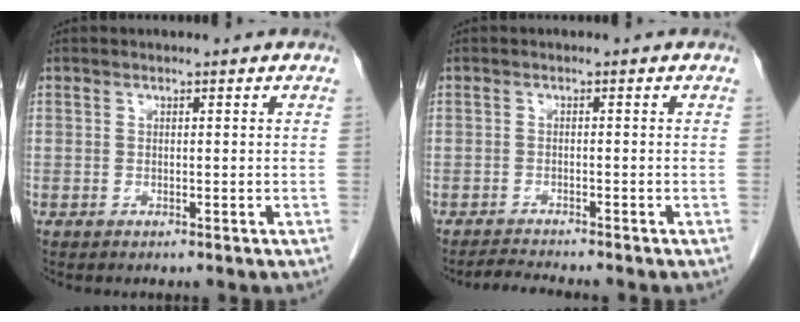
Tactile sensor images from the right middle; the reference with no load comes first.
{"total": 3.0, "force": [-2.9, -0.6, 0.6], "torque": [-0.017, -0.017, -0.050]}